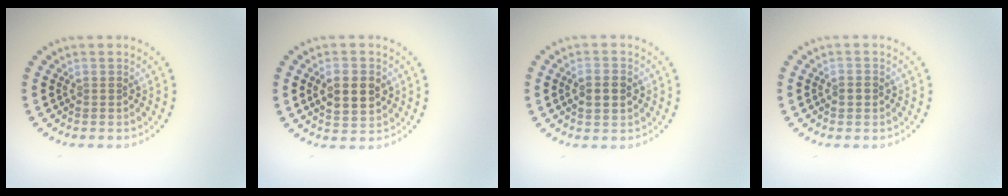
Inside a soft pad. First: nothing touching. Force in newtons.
{"total": 4.2, "press": 4.2, "slide": 0.0}
{"total": 2.4, "press": 2.4, "slide": 0.2}
{"total": 1.5, "press": 1.5, "slide": 0.1}